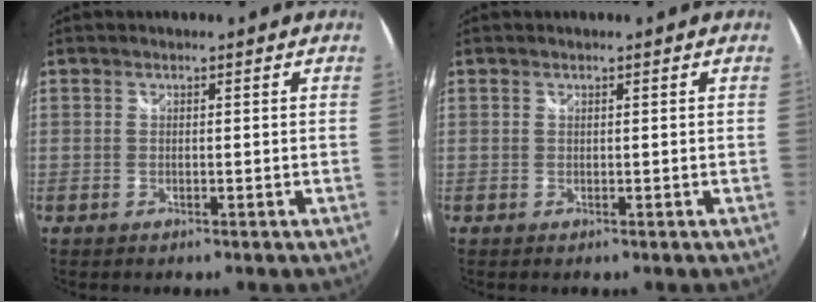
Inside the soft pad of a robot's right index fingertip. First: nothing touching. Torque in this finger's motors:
{"motor_torque": [0.17, 0.07, -0.02, 0.00]}